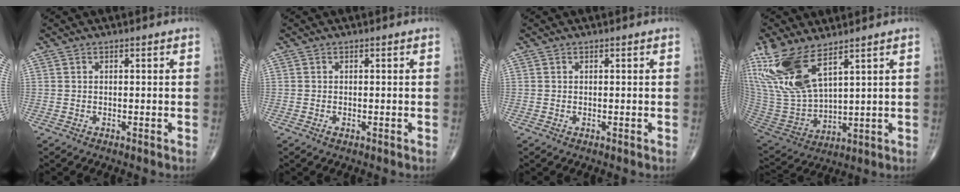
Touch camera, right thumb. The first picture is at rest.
{"total": 0.7, "force": [-0.3, 0.3, 0.5], "torque": [-0.010, -0.003, -0.006]}
{"total": 0.0}
{"total": 17.1, "force": [10.0, 6.7, 12.1], "torque": [-0.260, -0.046, 0.216]}